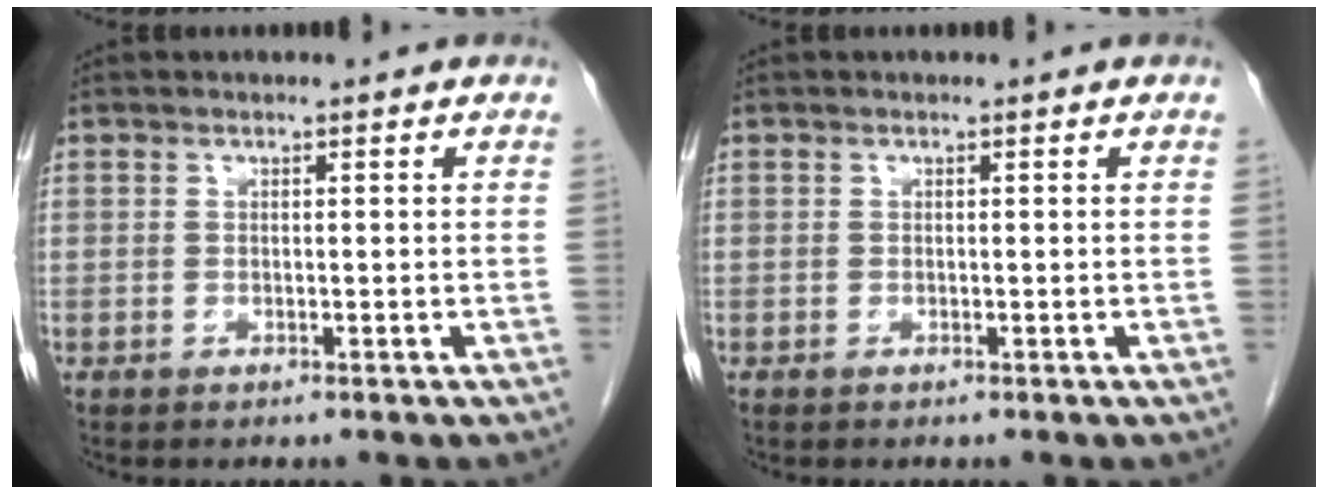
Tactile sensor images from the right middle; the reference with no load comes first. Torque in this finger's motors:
{"motor_torque": [0.19, -0.02, 0.04, 0.01]}